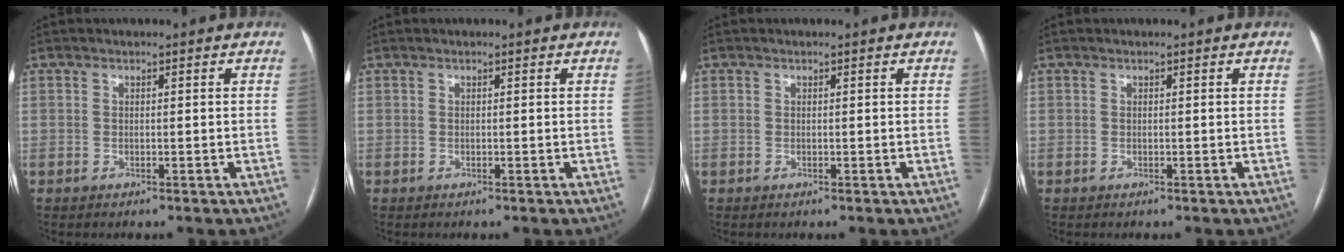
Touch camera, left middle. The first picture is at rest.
{"total": 0.0}
{"total": 1.3, "force": [-0.7, -0.9, -0.6], "torque": [0.011, -0.009, -0.010]}
{"total": 0.0}